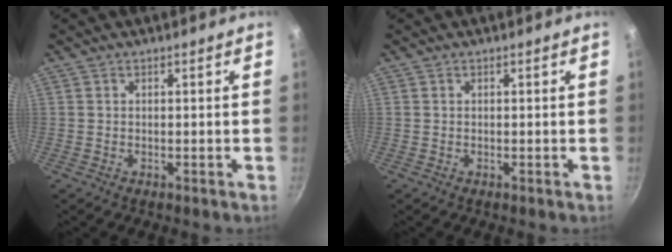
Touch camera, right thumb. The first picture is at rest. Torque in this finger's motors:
{"motor_torque": [-0.04, -0.04, 0.00, 0.00, 0.00]}